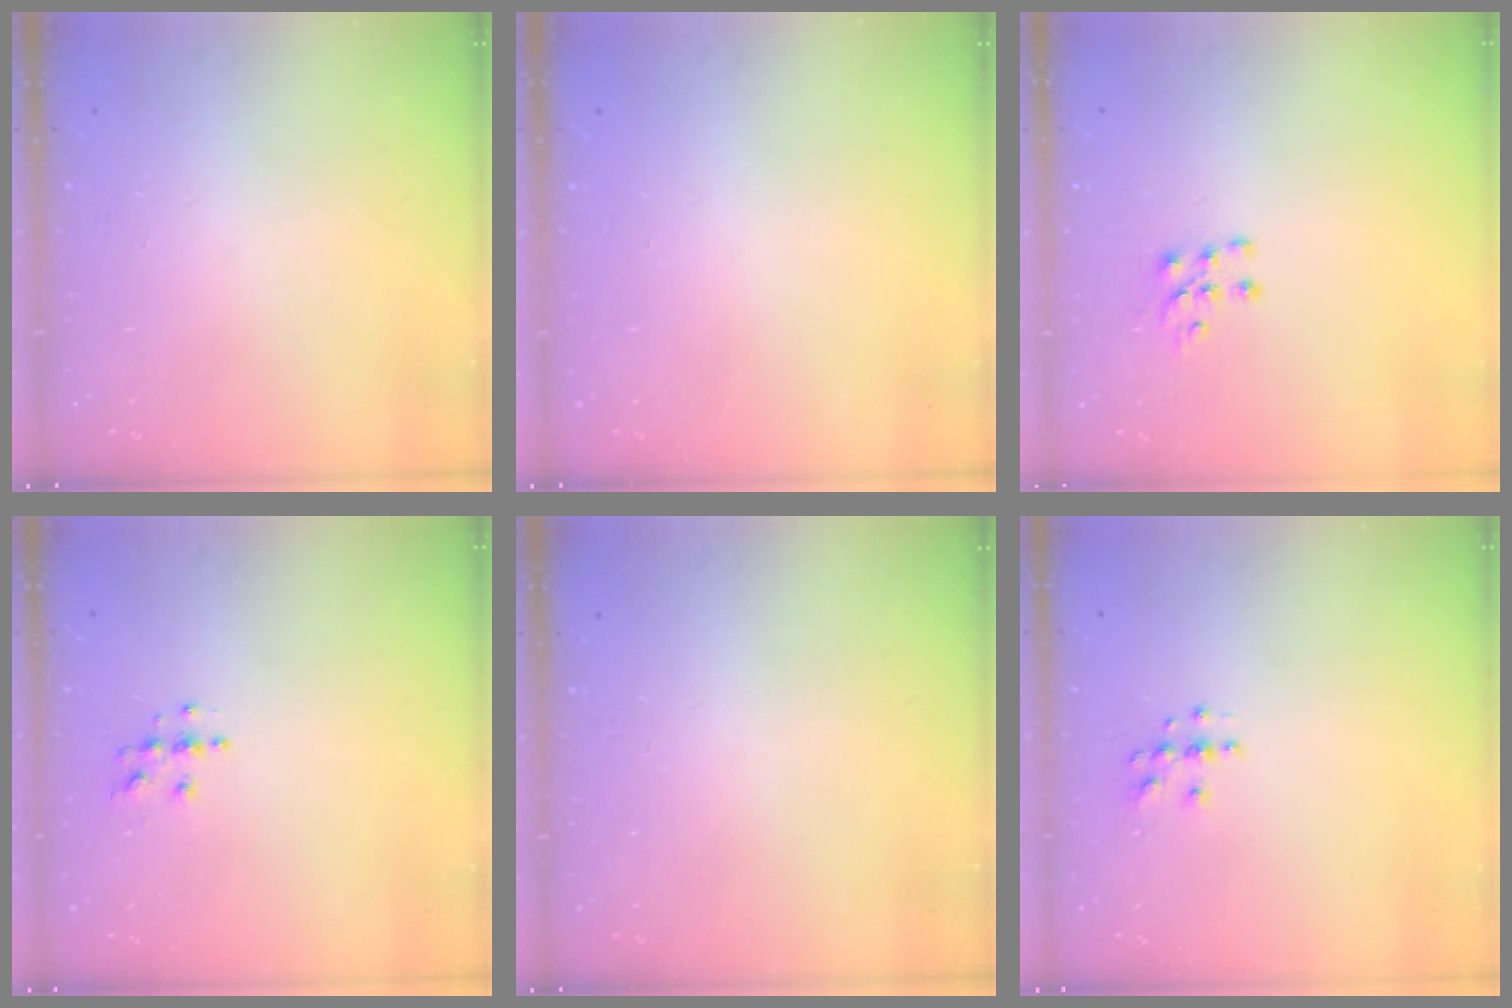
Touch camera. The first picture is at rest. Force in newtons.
{"total": 0.0}
{"total": 6.5, "press": 6.4, "slide": 0.7}
{"total": 3.8, "press": 3.8, "slide": 0.3}
{"total": 0.0}
{"total": 3.6, "press": 3.6, "slide": 0.5}